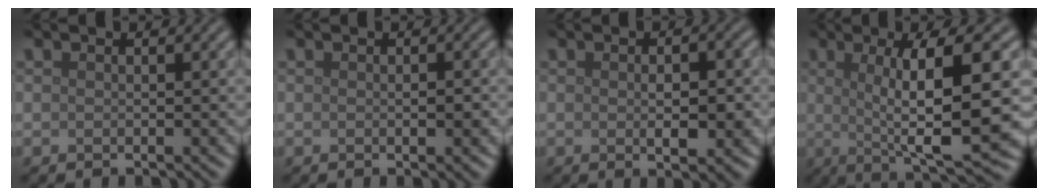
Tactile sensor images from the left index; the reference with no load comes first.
{"total": 1.1, "force": [-0.1, 0.5, 1.0], "torque": [-0.015, -0.001, 0.002]}
{"total": 3.5, "force": [-0.3, 1.3, 3.2], "torque": [-0.049, -0.003, 0.000]}
{"total": 10.9, "force": [0.6, 2.3, 10.6], "torque": [-0.141, 0.004, 0.011]}